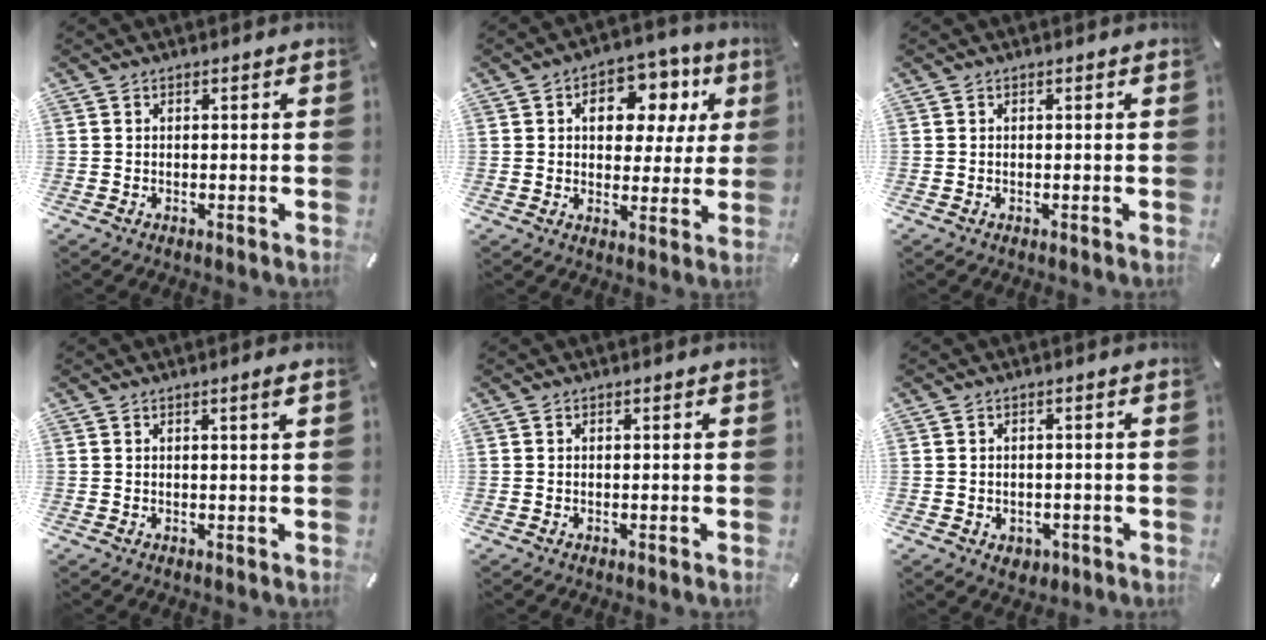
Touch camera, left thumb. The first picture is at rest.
{"total": 11.7, "force": [4.1, 8.3, 7.2], "torque": [-0.093, -0.017, 0.067]}
{"total": 0.0}
{"total": 1.5, "force": [0.6, 0.0, 1.4], "torque": [-0.026, -0.001, 0.009]}
{"total": 0.0}
{"total": 2.8, "force": [-1.0, 2.3, 1.1], "torque": [-0.011, 0.001, -0.018]}